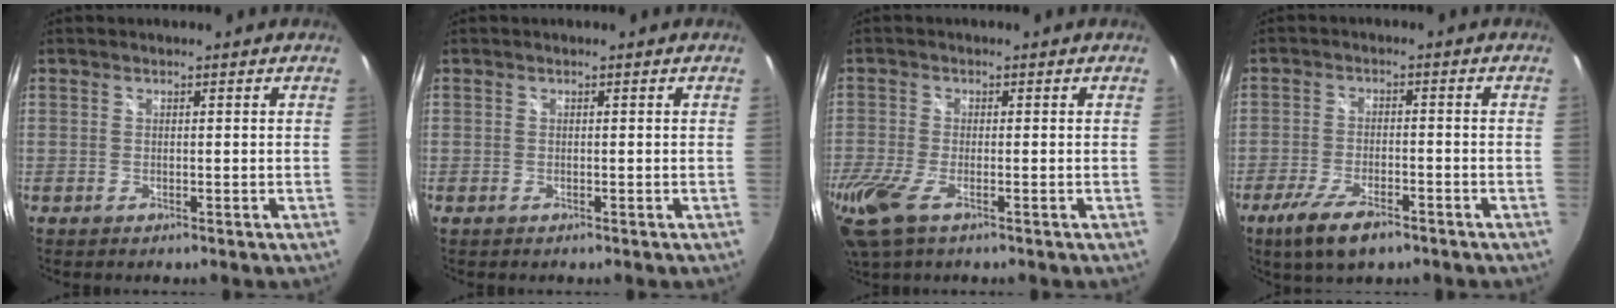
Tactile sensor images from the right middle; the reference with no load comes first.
{"total": 0.0}
{"total": 10.6, "force": [-5.7, 4.0, 8.0], "torque": [-0.190, -0.040, -0.112]}
{"total": 8.4, "force": [-5.6, 2.5, 5.7], "torque": [-0.139, -0.025, -0.103]}